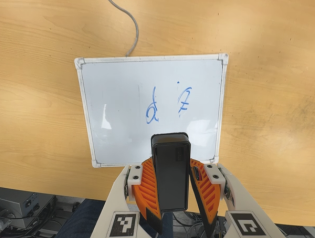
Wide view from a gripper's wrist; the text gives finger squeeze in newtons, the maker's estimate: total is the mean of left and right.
{"total": 8.1, "left": 9.0, "right": 7.1}